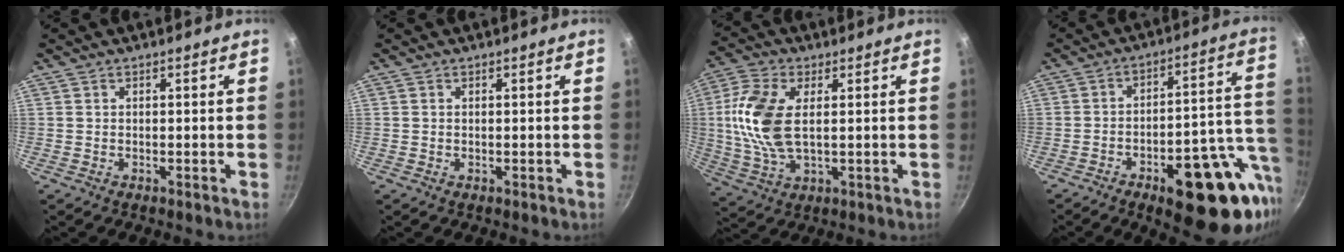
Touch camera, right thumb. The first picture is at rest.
{"total": 0.0}
{"total": 13.1, "force": [1.8, 6.8, 11.1], "torque": [-0.230, 0.004, 0.032]}
{"total": 21.6, "force": [-8.7, 8.3, 18.0], "torque": [-0.191, 0.036, -0.115]}